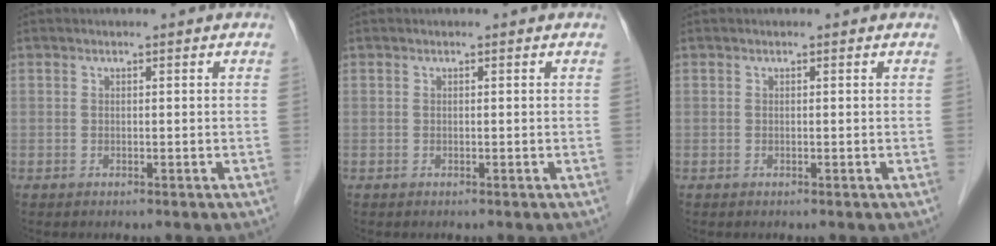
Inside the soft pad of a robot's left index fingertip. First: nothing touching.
{"total": 0.0}
{"total": 0.0}